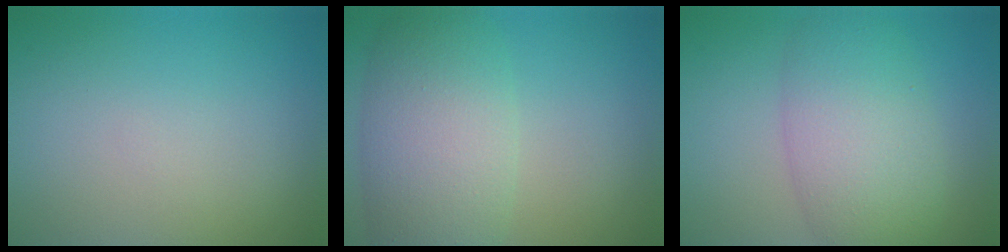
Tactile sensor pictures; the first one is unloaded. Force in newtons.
{"total": 7.4, "press": 7.4, "slide": 0.4}
{"total": 6.7, "press": 6.7, "slide": 0.1}